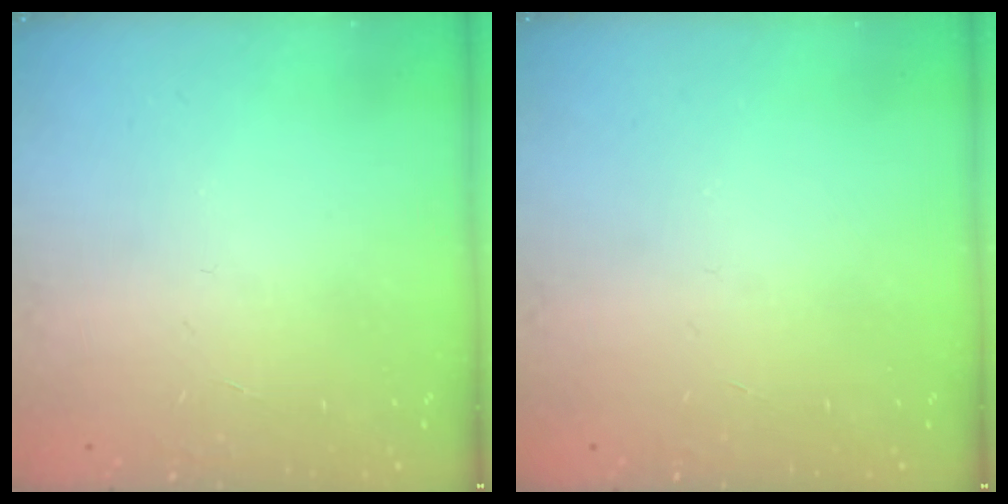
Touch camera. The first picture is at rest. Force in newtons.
{"total": 0.0}